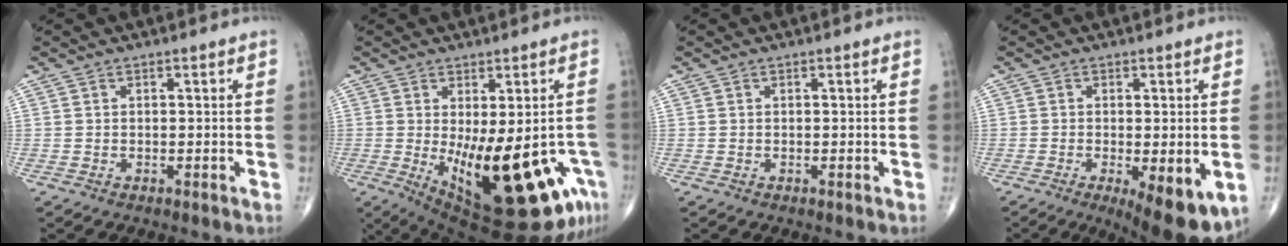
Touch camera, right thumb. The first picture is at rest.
{"total": 21.8, "force": [-6.6, 8.1, 19.1], "torque": [-0.230, -0.026, -0.069]}
{"total": 0.0}
{"total": 10.9, "force": [-4.0, 3.5, 9.5], "torque": [-0.130, -0.019, -0.053]}